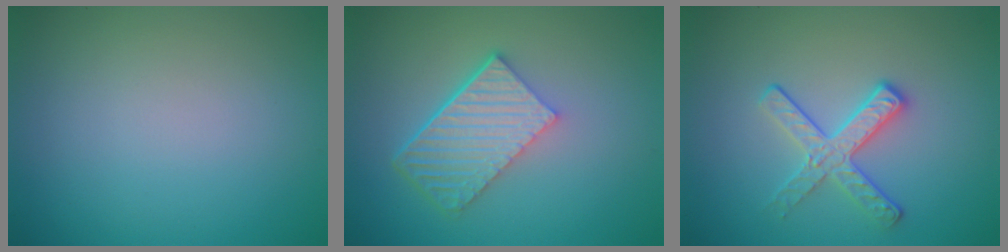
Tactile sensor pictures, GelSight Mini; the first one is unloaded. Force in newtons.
{"total": 5.8, "press": 4.0, "slide": 4.2}
{"total": 2.8, "press": 2.6, "slide": 1.1}